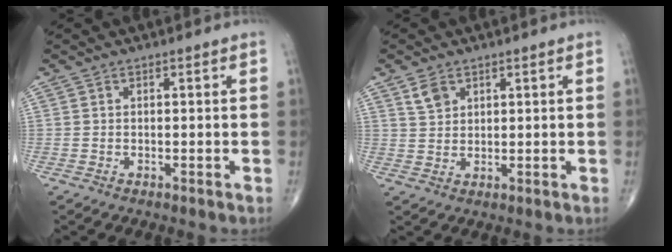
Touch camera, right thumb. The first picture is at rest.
{"total": 3.4, "force": [2.0, 2.3, 1.6], "torque": [-0.020, -0.007, 0.043]}